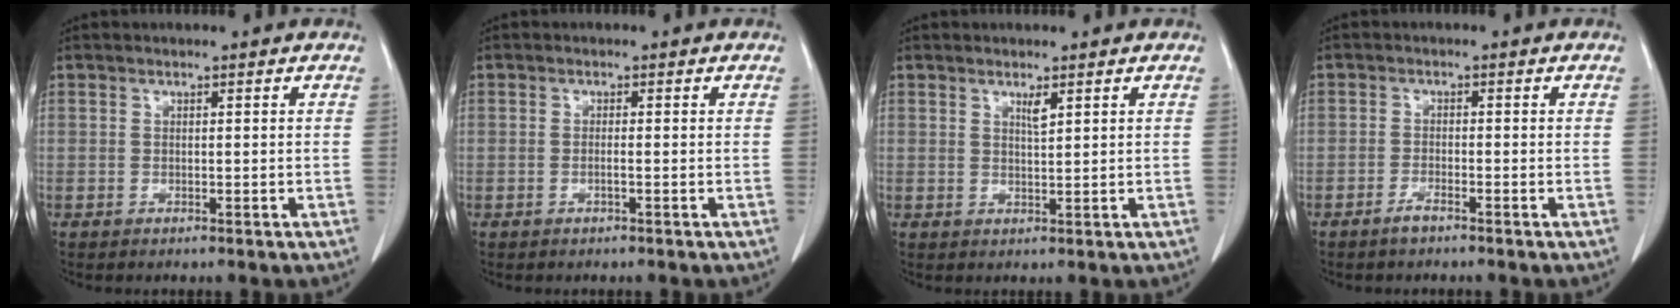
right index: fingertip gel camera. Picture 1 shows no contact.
{"total": 0.7, "force": [-0.1, -0.1, 0.7], "torque": [-0.011, 0.002, -0.001]}
{"total": 1.6, "force": [1.0, 0.1, 1.2], "torque": [-0.024, -0.006, 0.018]}
{"total": 1.7, "force": [-1.4, 0.3, 1.0], "torque": [-0.024, -0.001, -0.024]}